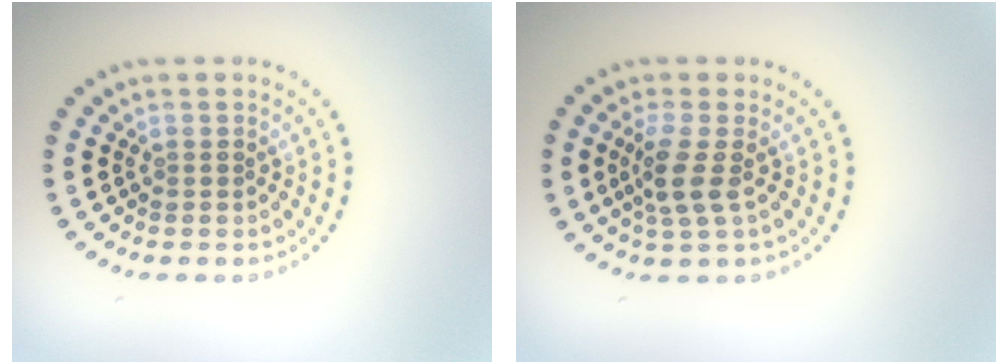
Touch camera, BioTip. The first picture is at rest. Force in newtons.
{"total": 2.7, "press": 2.1, "slide": 1.7}